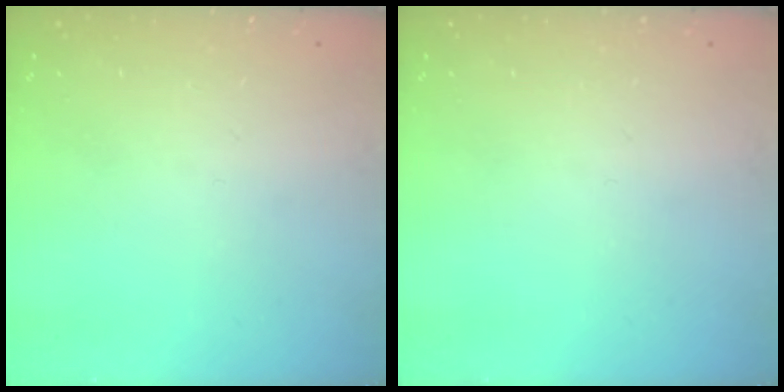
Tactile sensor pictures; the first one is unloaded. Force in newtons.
{"total": 0.0}